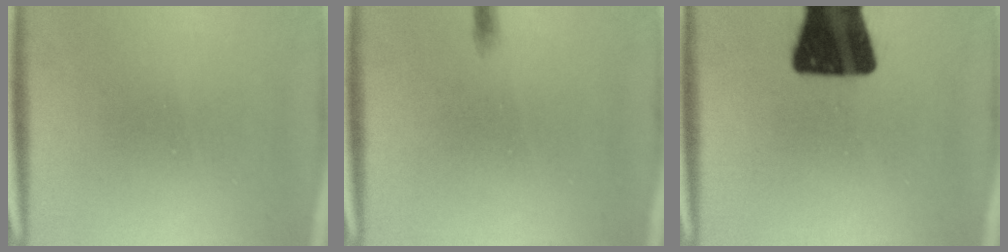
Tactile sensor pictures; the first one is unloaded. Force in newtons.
{"total": 0.6}
{"total": 19.3}